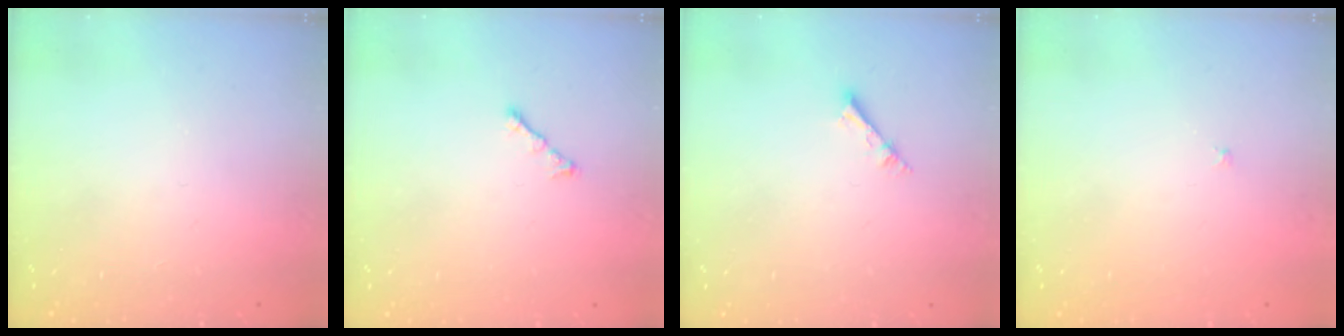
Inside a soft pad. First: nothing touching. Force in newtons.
{"total": 1.8, "press": 1.7, "slide": 0.6}
{"total": 2.2, "press": 2.2, "slide": 0.3}
{"total": 0.9, "press": 0.9, "slide": 0.2}